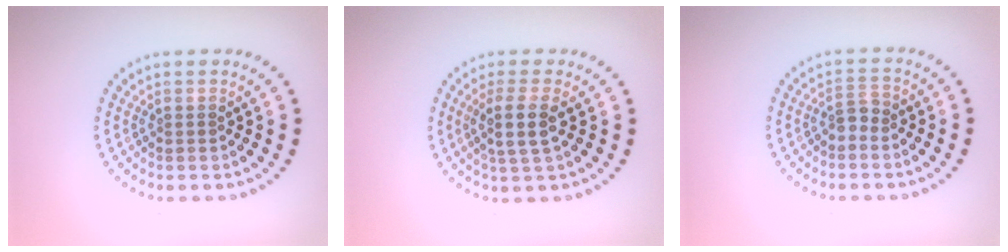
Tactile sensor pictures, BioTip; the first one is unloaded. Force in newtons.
{"total": 2.8, "press": 2.5, "slide": 1.2}
{"total": 1.5, "press": 1.2, "slide": 0.9}